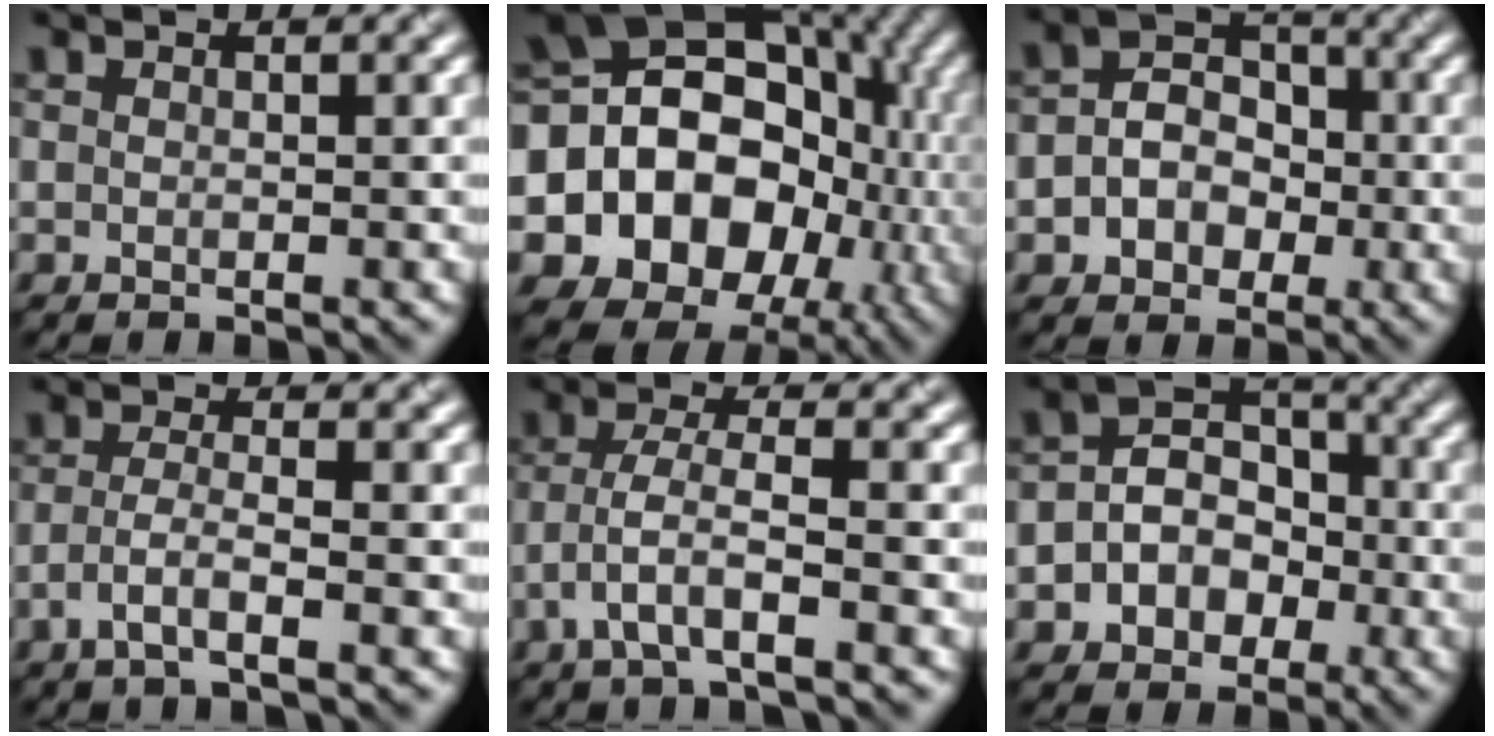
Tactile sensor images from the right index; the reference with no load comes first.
{"total": 20.9, "force": [-0.5, 17.6, 11.4], "torque": [-0.176, 0.001, -0.025]}
{"total": 4.3, "force": [-0.7, 3.7, 2.0], "torque": [-0.021, 0.013, -0.021]}
{"total": 2.3, "force": [-1.4, 0.2, 1.9], "torque": [-0.043, 0.009, -0.037]}
{"total": 3.1, "force": [-1.6, 0.5, 2.7], "torque": [-0.056, 0.012, -0.038]}
{"total": 5.1, "force": [-1.2, 4.4, 2.2], "torque": [-0.016, 0.015, -0.040]}